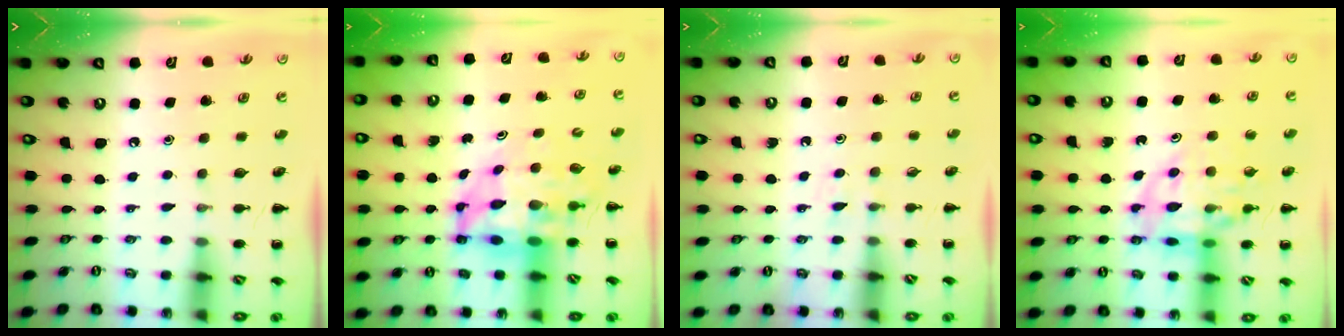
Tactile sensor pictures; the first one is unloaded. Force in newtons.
{"total": 8.0, "press": 7.6, "slide": 2.3}
{"total": 2.9, "press": 2.7, "slide": 1.2}
{"total": 14.0, "press": 13.6, "slide": 3.0}